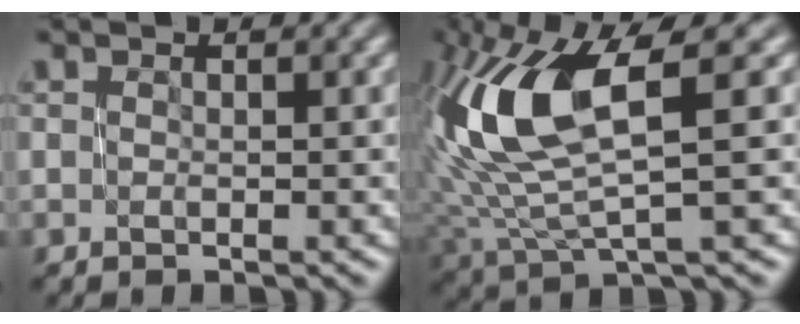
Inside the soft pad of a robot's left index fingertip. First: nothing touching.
{"total": 9.5, "force": [2.9, 3.0, 8.6], "torque": [-0.184, 0.006, 0.061]}